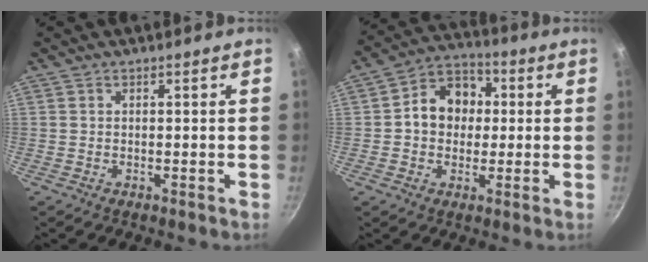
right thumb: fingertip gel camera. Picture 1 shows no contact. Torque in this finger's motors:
{"motor_torque": [0.21, 0.21, 0.45, -0.36, 0.15]}